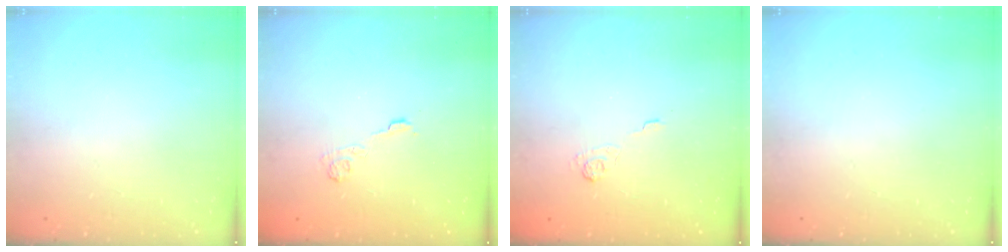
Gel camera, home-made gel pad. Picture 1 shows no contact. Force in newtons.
{"total": 3.7, "press": 3.4, "slide": 1.4}
{"total": 1.9, "press": 1.3, "slide": 1.3}
{"total": 0.0}